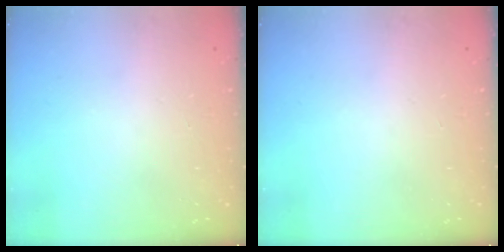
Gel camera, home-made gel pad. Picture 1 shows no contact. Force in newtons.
{"total": 0.0}